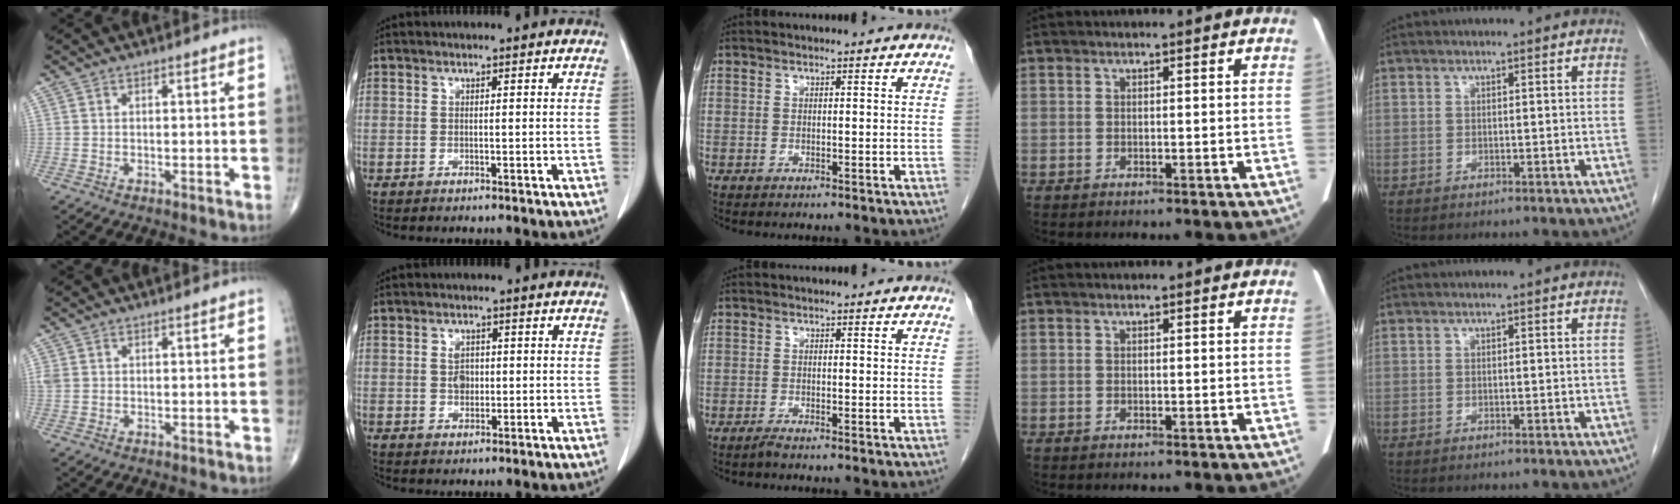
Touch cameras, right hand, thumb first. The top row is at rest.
{"thumb": {"total": 1.4, "force": [0.3, 1.2, 0.8], "torque": [-0.025, 0.008, 0.010]}, "index": {"total": 2.6, "force": [0.1, 1.8, 1.9], "torque": [-0.031, 0.001, 0.004]}, "middle": {"total": 0.8, "force": [-0.7, -0.2, 0.3], "torque": [-0.006, -0.001, -0.013]}}